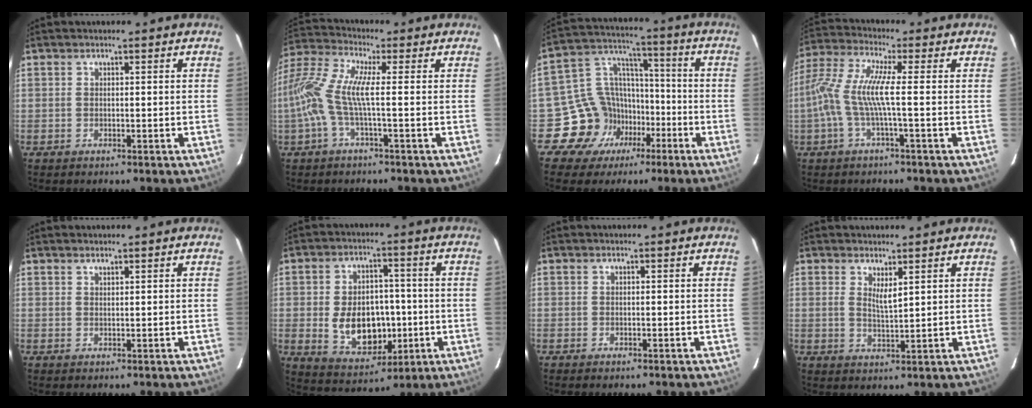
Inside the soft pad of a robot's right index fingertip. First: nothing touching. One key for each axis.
{"total": 10.8, "fx": -1.8, "fy": 1.2, "fz": 10.6, "tx": -0.215, "ty": 0.002, "tz": -0.045}
{"total": 12.4, "fx": -6.5, "fy": 10.5, "fz": 1.2, "tx": -0.030, "ty": 0.062, "tz": -0.104}
{"total": 7.0, "fx": -1.5, "fy": -0.4, "fz": 6.8, "tx": -0.152, "ty": 0.001, "tz": -0.023}
{"total": 0.9, "fx": 0.9, "fy": 0.2, "fz": 0.3, "tx": -0.007, "ty": 0.001, "tz": 0.015}
{"total": 12.6, "fx": -1.8, "fy": 8.6, "fz": 9.0, "tx": -0.182, "ty": 0.002, "tz": -0.006}
{"total": 0.0}
{"total": 2.9, "fx": 1.6, "fy": 0.6, "fz": 2.3, "tx": -0.041, "ty": -0.007, "tz": 0.029}